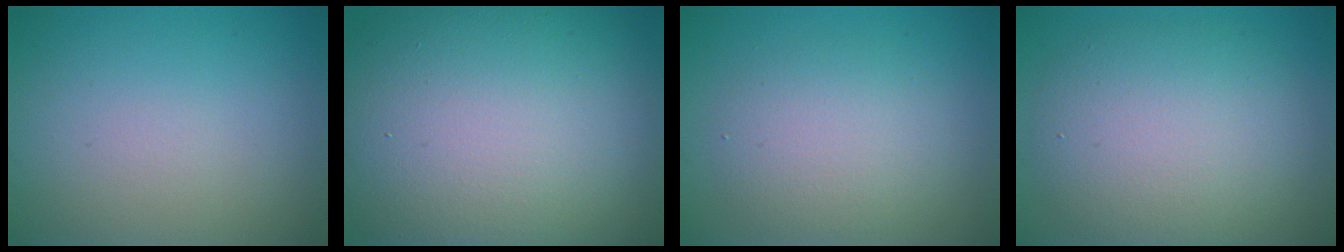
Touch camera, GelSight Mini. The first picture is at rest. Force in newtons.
{"total": 17.3, "press": 17.3, "slide": 1.4}
{"total": 3.9, "press": 3.9, "slide": 0.0}
{"total": 7.5, "press": 7.5, "slide": 0.6}